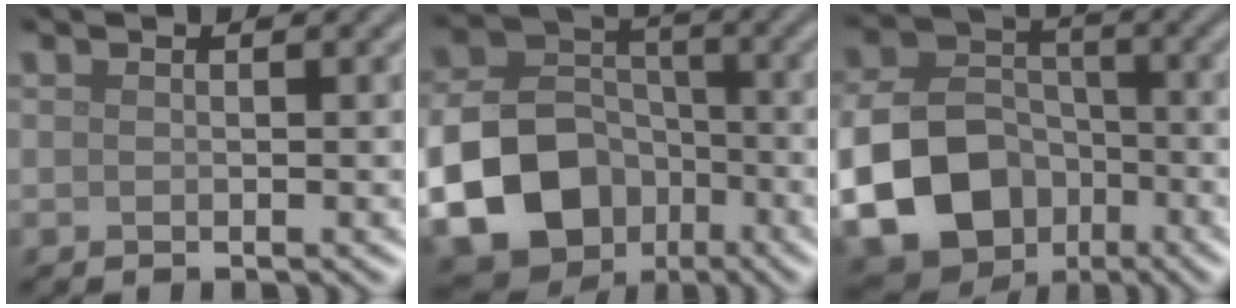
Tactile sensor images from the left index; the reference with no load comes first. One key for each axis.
{"total": 18.9, "fx": -7.2, "fy": 15.9, "fz": 7.4, "tx": -0.161, "ty": -0.069, "tz": -0.141}
{"total": 17.0, "fx": -6.0, "fy": 14.2, "fz": 7.3, "tx": -0.151, "ty": -0.063, "tz": -0.121}